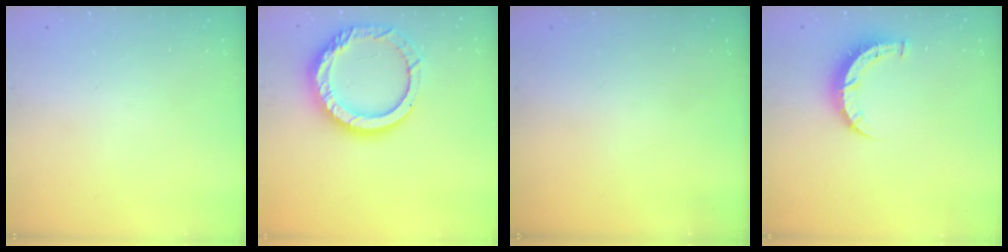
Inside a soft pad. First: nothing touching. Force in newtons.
{"total": 17.4, "press": 17.3, "slide": 1.6}
{"total": 0.0}
{"total": 6.7, "press": 6.7, "slide": 0.6}